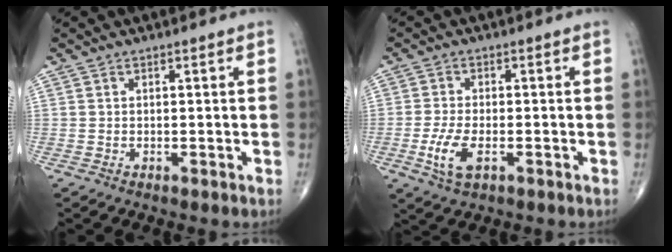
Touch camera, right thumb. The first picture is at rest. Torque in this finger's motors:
{"motor_torque": [-0.10, 0.20, 0.53, 0.31, 0.13]}